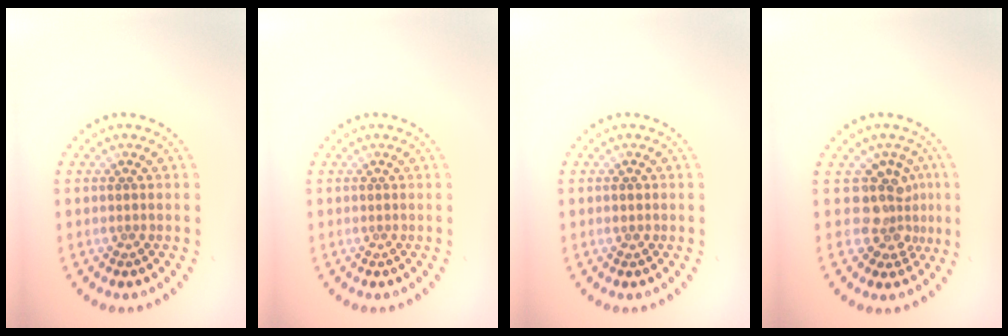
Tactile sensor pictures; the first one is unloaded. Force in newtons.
{"total": 0.0}
{"total": 0.8, "press": 0.8, "slide": 0.3}
{"total": 3.7, "press": 2.7, "slide": 2.5}